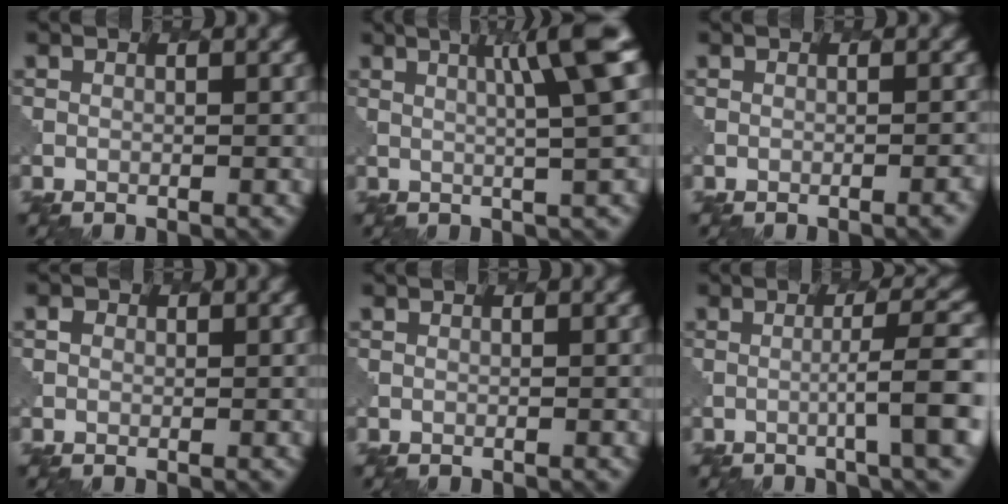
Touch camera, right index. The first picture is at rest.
{"total": 6.6, "force": [2.1, 0.8, 6.3], "torque": [-0.070, 0.020, 0.040]}
{"total": 1.5, "force": [-0.8, 0.5, 1.2], "torque": [0.000, 0.008, -0.010]}
{"total": 0.8, "force": [0.2, 0.7, 0.1], "torque": [-0.002, 0.003, 0.006]}
{"total": 0.0}
{"total": 5.0, "force": [-1.1, 0.3, 4.8], "torque": [-0.063, 0.015, -0.026]}